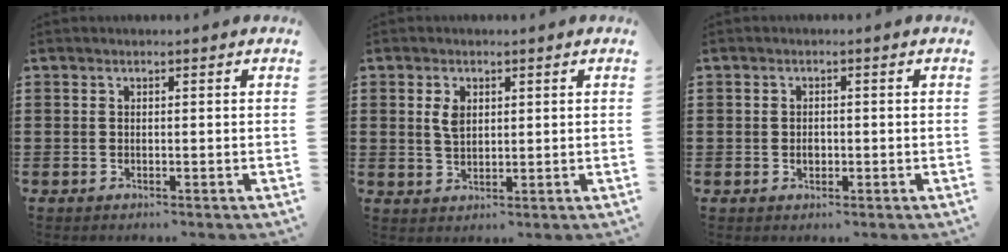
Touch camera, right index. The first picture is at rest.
{"total": 3.1, "force": [1.0, 1.8, 2.4], "torque": [-0.053, 0.006, 0.017]}
{"total": 1.4, "force": [-0.3, 1.2, 0.7], "torque": [-0.016, 0.005, -0.005]}